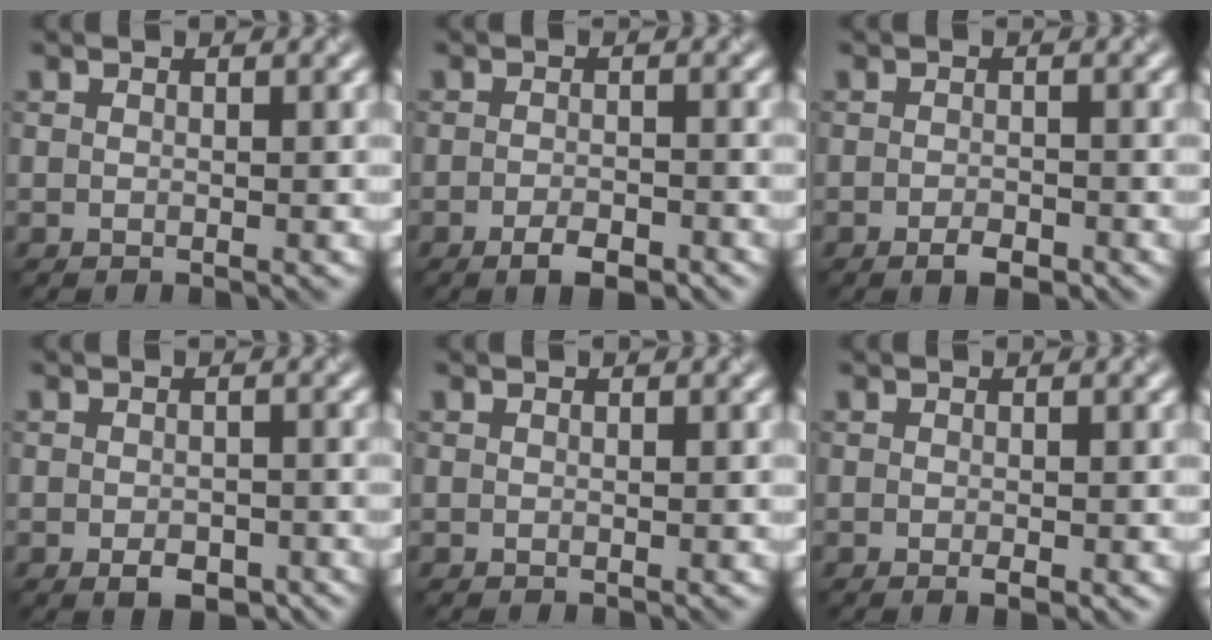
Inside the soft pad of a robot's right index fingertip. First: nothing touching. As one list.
[{"total": 2.6, "force": [-1.6, 0.9, 1.9], "torque": [-0.030, -0.001, -0.028]}, {"total": 1.9, "force": [-1.1, 0.7, 1.3], "torque": [-0.020, -0.002, -0.018]}, {"total": 3.0, "force": [-1.6, 1.6, 2.0], "torque": [-0.029, -0.007, -0.023]}, {"total": 0.0}, {"total": 0.9, "force": [-0.4, 0.2, 0.8], "torque": [-0.013, -0.004, -0.004]}]